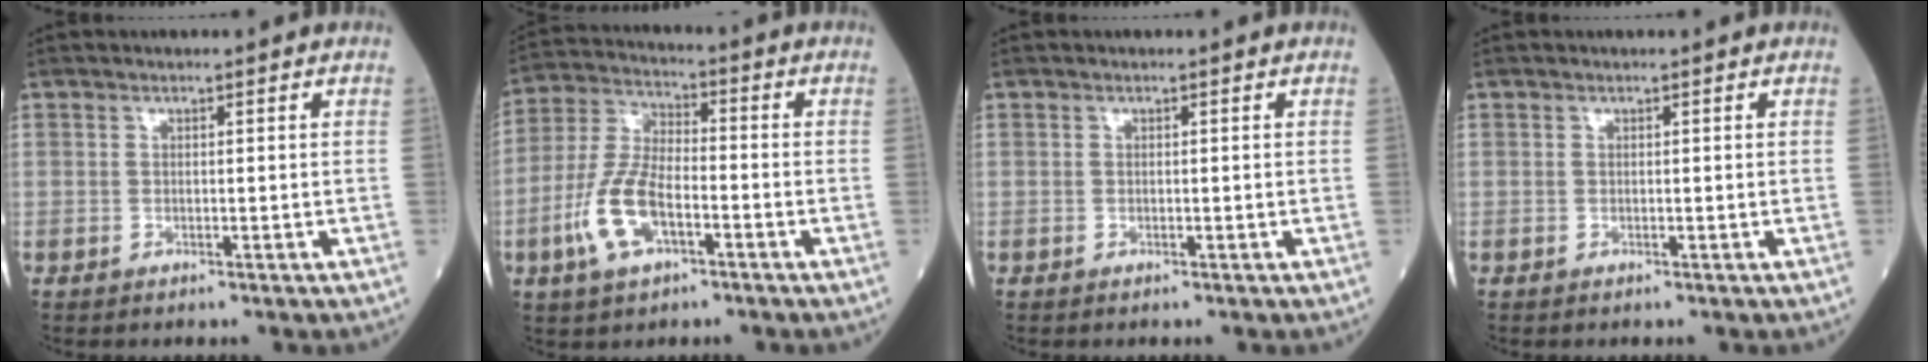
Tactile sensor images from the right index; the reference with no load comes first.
{"total": 10.4, "force": [-4.0, 4.3, 8.6], "torque": [-0.195, 0.005, -0.081]}
{"total": 0.0}
{"total": 0.0}